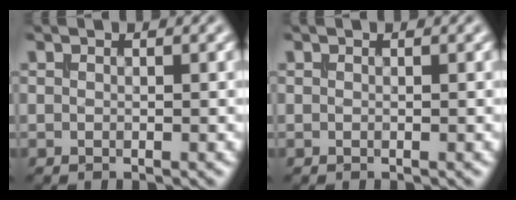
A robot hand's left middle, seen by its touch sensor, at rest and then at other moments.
{"total": 0.0}